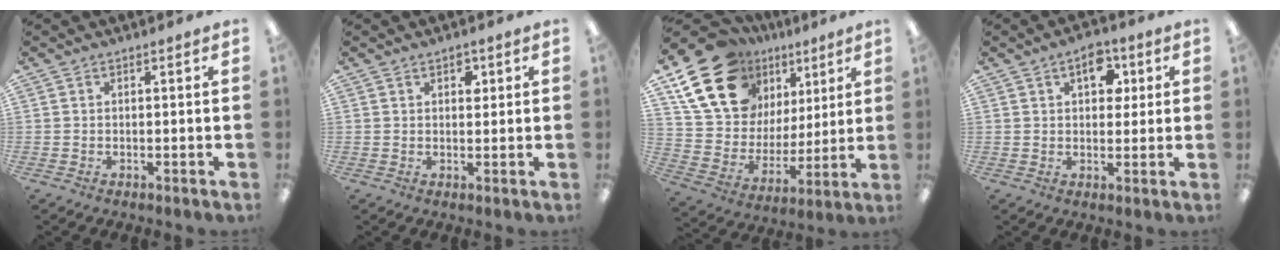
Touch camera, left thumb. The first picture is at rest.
{"total": 2.5, "force": [1.3, 1.5, 1.5], "torque": [-0.008, -0.005, 0.017]}
{"total": 23.1, "force": [12.6, 16.1, 10.6], "torque": [-0.199, -0.052, 0.244]}
{"total": 6.9, "force": [2.8, 4.1, 4.7], "torque": [-0.049, -0.007, 0.042]}